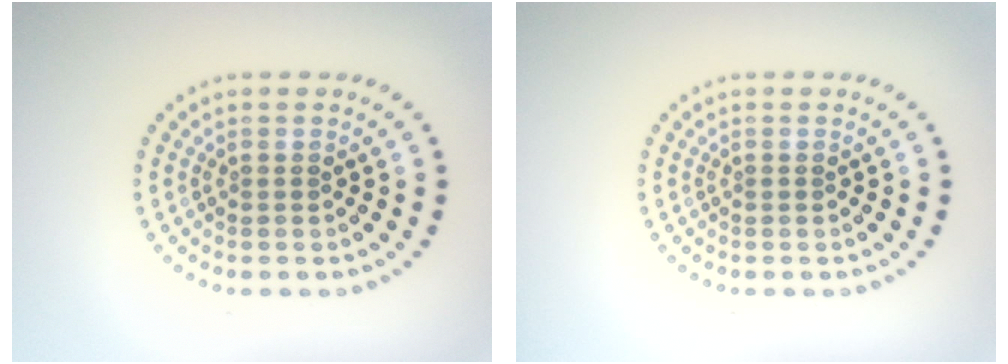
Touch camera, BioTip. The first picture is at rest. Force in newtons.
{"total": 0.0}